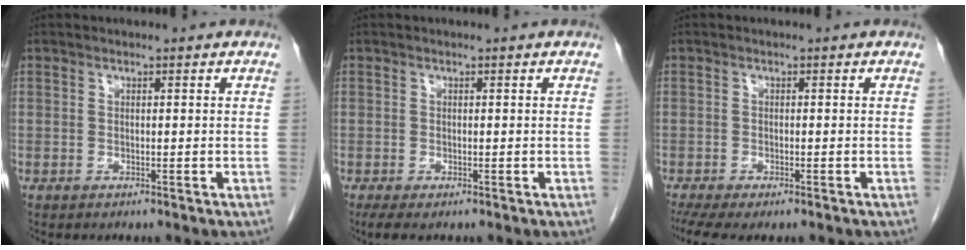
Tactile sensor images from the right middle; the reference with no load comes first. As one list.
[{"total": 2.1, "force": [-1.4, 0.6, 1.4], "torque": [-0.027, -0.009, -0.020]}, {"total": 6.5, "force": [-5.0, 1.7, 3.8], "torque": [-0.067, -0.013, -0.080]}]